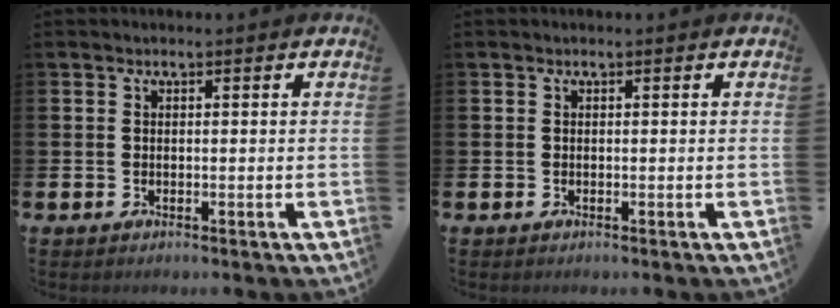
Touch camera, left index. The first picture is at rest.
{"total": 0.0}